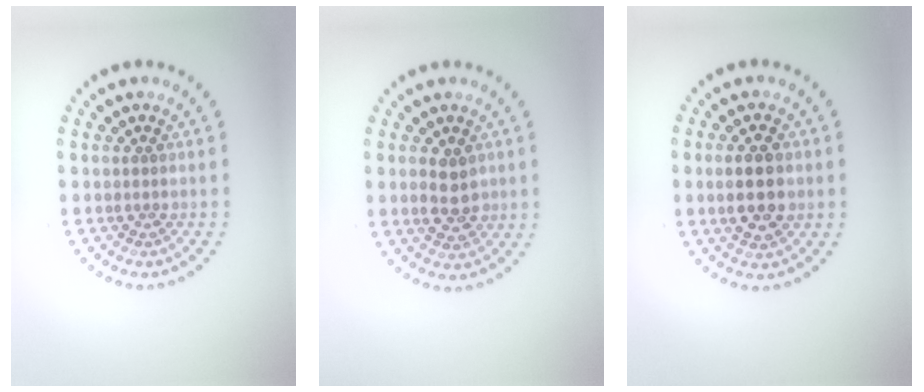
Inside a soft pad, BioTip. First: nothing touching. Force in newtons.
{"total": 2.8, "press": 2.8, "slide": 0.3}
{"total": 4.3, "press": 4.3, "slide": 0.3}